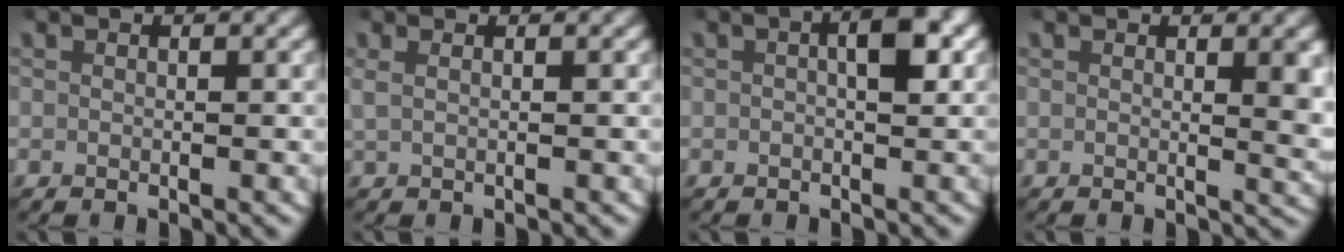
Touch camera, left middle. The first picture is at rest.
{"total": 1.0, "force": [0.5, 0.3, 0.9], "torque": [-0.024, 0.003, 0.009]}
{"total": 3.2, "force": [0.4, 1.1, 2.9], "torque": [-0.043, 0.007, 0.005]}
{"total": 2.5, "force": [0.8, 0.3, 2.4], "torque": [-0.025, -0.009, 0.012]}